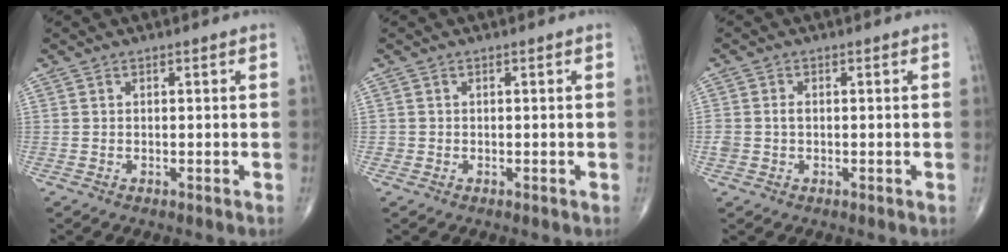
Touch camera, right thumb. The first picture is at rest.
{"total": 0.6, "force": [-0.1, 0.6, 0.0], "torque": [0.003, 0.005, -0.004]}
{"total": 2.3, "force": [-0.1, 1.5, 1.8], "torque": [-0.044, 0.003, -0.001]}